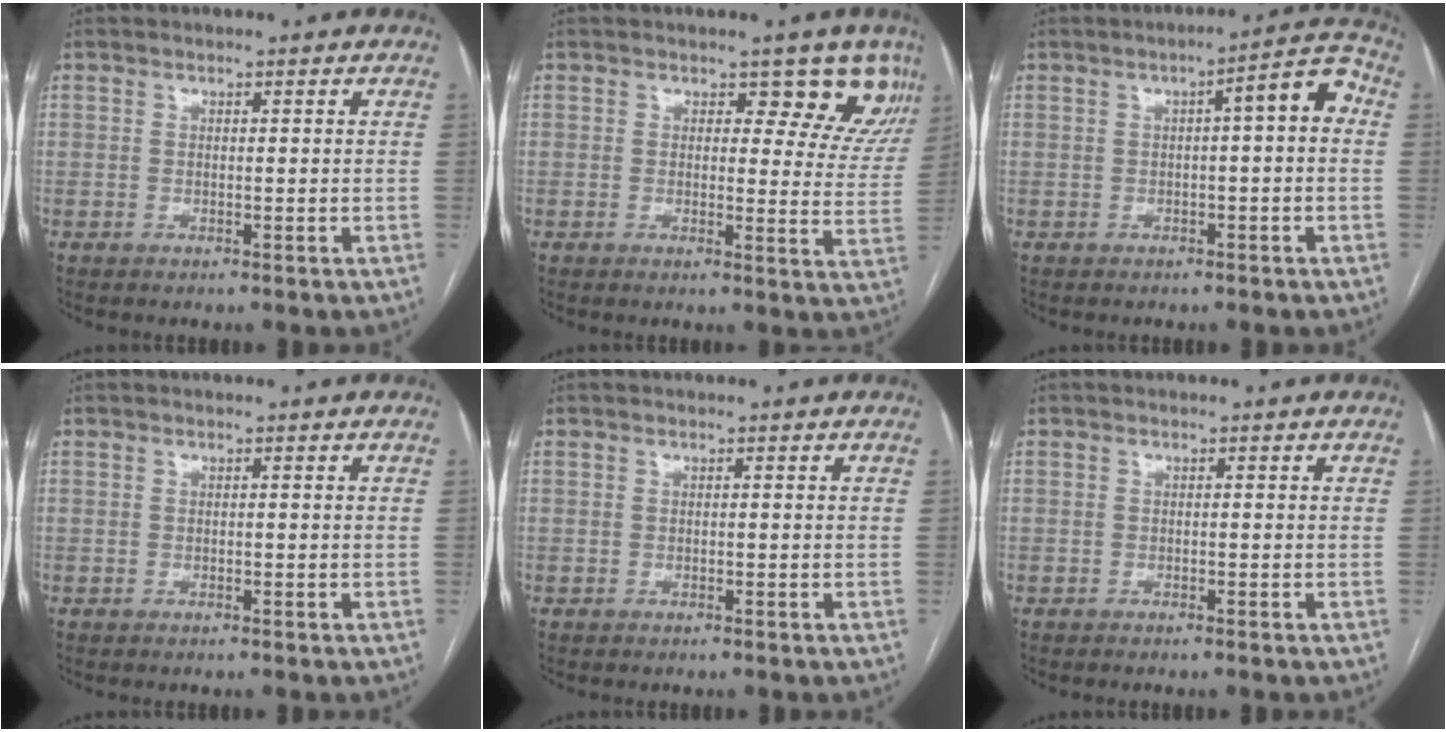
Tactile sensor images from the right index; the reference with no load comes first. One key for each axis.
{"total": 8.0, "fx": 6.1, "fy": 4.1, "fz": 3.1, "tx": -0.002, "ty": -0.017, "tz": 0.044}
{"total": 6.1, "fx": 0.7, "fy": 1.2, "fz": 6.0, "tx": -0.075, "ty": 0.026, "tz": 0.004}
{"total": 0.0}
{"total": 0.0}
{"total": 0.0}